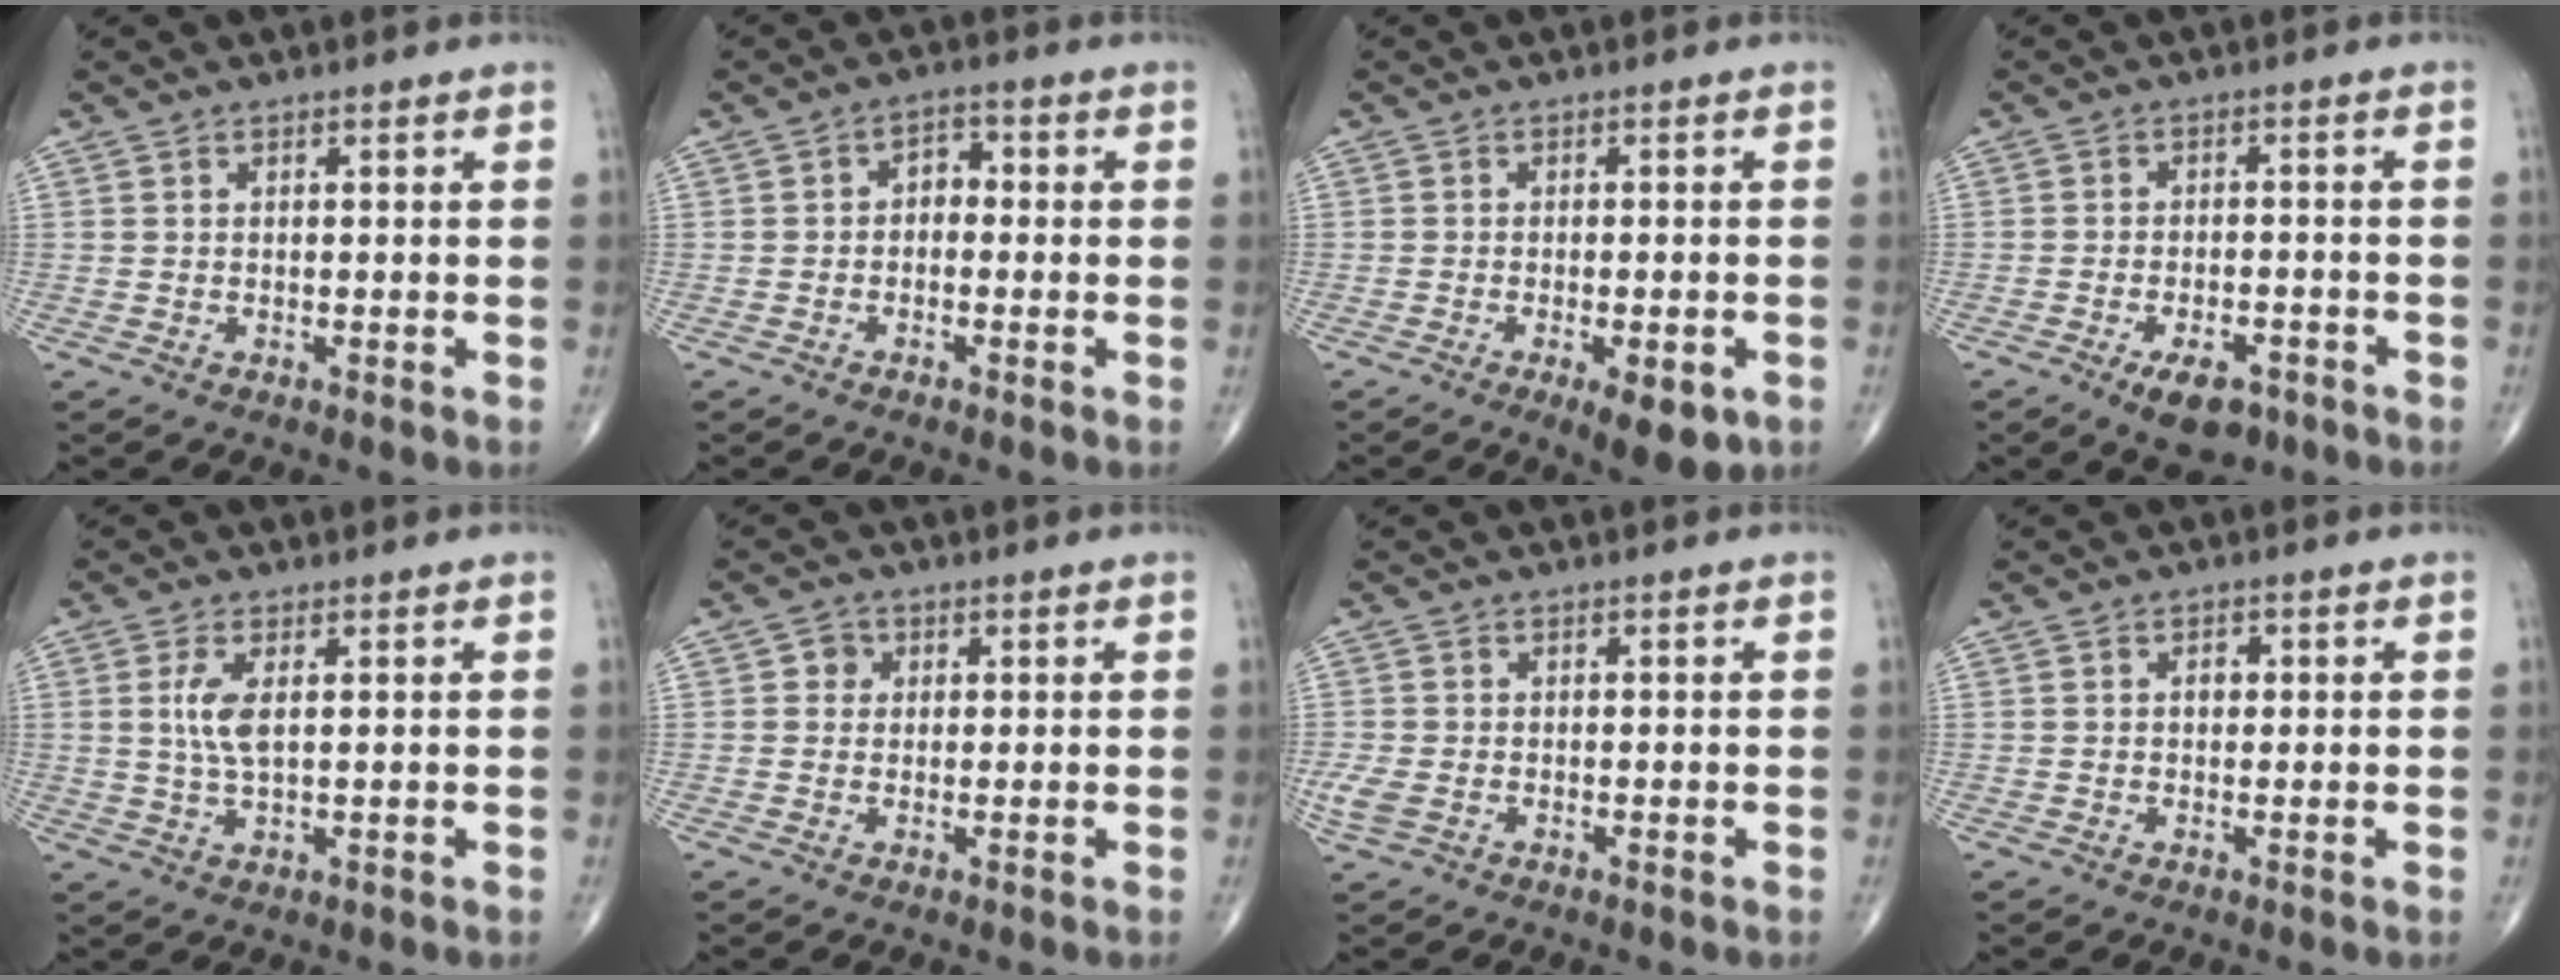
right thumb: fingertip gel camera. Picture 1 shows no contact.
{"total": 3.1, "force": [-0.5, 2.2, 2.0], "torque": [-0.009, 0.016, -0.023]}
{"total": 6.9, "force": [-2.9, 2.3, 5.8], "torque": [-0.078, -0.001, -0.034]}
{"total": 6.8, "force": [-4.0, 3.3, 4.5], "torque": [-0.062, 0.013, -0.059]}
{"total": 4.9, "force": [1.1, 1.8, 4.4], "torque": [-0.102, -0.005, 0.025]}
{"total": 2.3, "force": [0.5, 2.2, 0.7], "torque": [0.002, 0.002, 0.002]}
{"total": 2.9, "force": [-0.8, 1.9, 2.0], "torque": [-0.062, 0.002, -0.015]}
{"total": 1.6, "force": [0.2, 1.2, 1.0], "torque": [-0.008, 0.003, 0.000]}